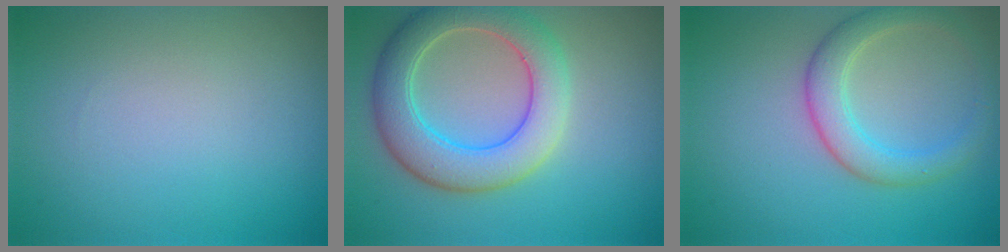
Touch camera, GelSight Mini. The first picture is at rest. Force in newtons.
{"total": 6.6, "press": 6.6, "slide": 0.4}
{"total": 3.8, "press": 3.8, "slide": 0.2}